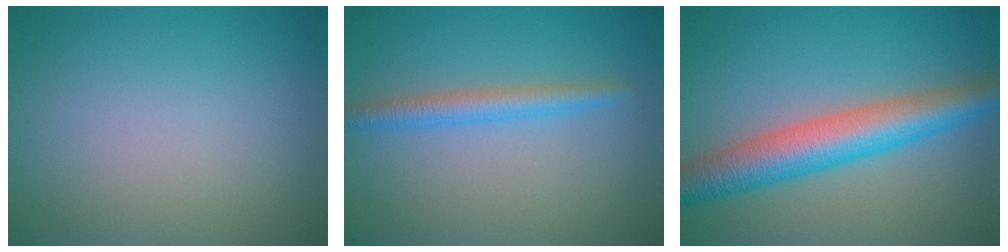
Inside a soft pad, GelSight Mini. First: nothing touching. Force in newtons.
{"total": 2.4, "press": 2.4, "slide": 0.1}
{"total": 6.9, "press": 6.9, "slide": 0.4}